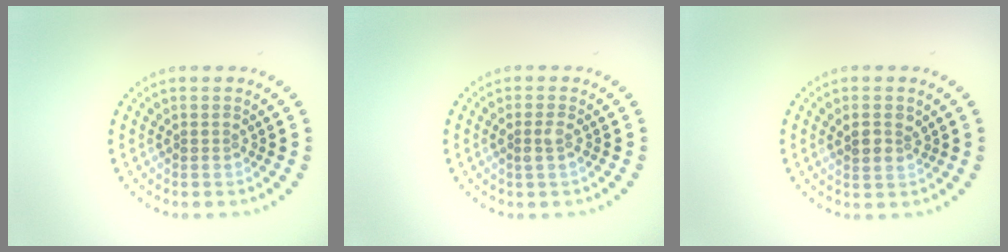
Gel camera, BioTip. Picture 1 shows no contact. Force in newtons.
{"total": 1.0, "press": 1.0, "slide": 0.3}
{"total": 2.0, "press": 1.9, "slide": 0.7}